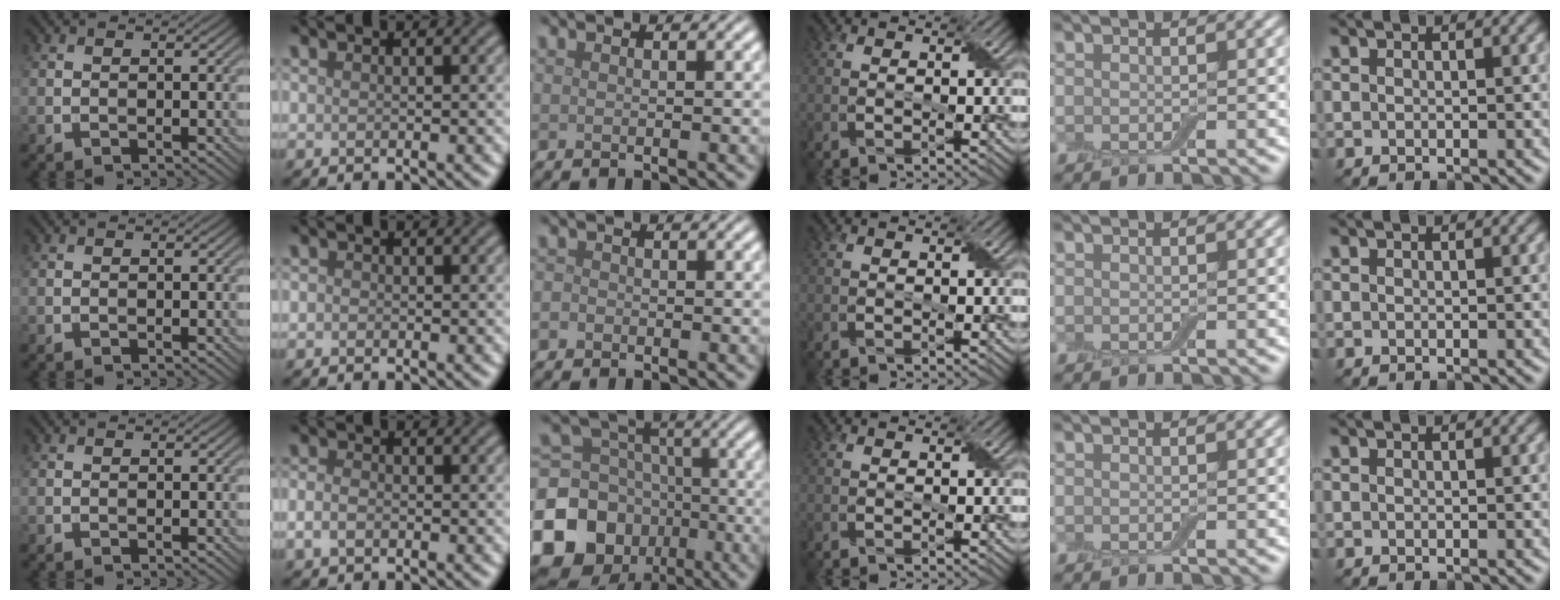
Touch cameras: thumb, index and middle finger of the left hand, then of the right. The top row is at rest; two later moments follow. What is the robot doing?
{"motion": "fold", "object": "cloth"}